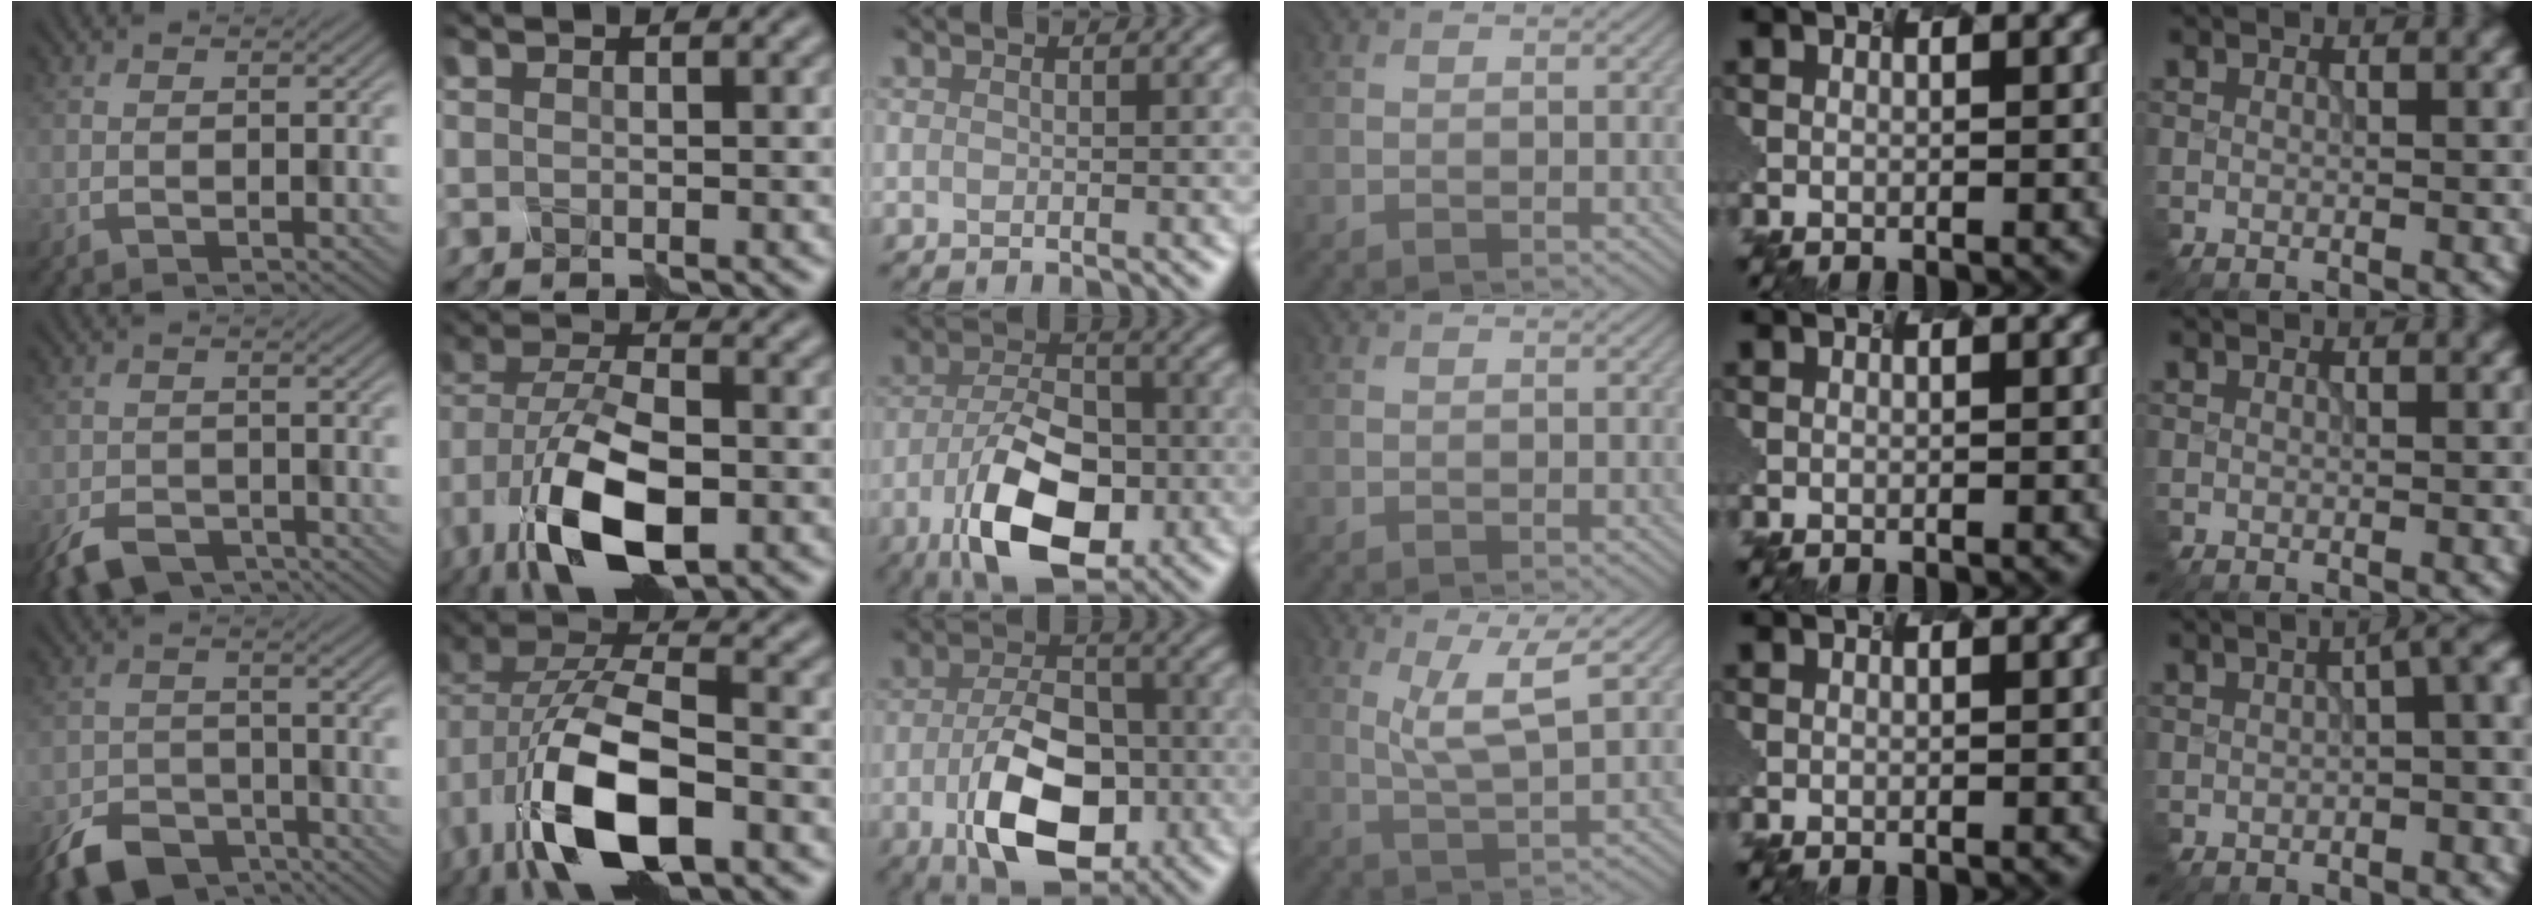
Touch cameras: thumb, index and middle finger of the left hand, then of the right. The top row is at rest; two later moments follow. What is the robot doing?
{"motion": "disassemble", "object": "markers"}